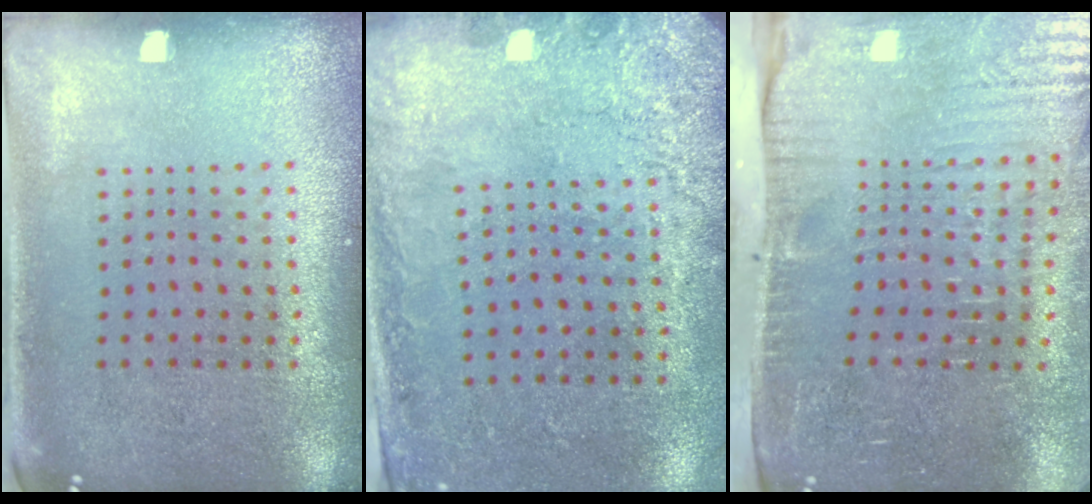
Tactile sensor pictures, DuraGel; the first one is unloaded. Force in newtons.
{"total": 2.7, "press": 2.0, "slide": 1.8}
{"total": 4.9, "press": 4.2, "slide": 2.5}